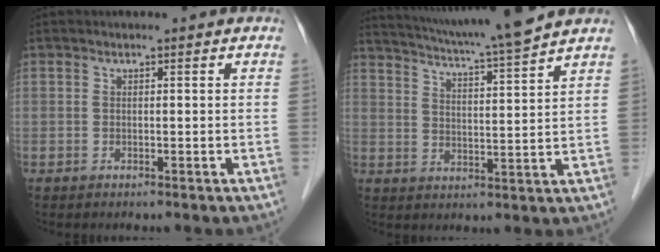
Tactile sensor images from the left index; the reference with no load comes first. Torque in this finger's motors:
{"motor_torque": [-0.09, -0.44, 0.24, 0.09]}